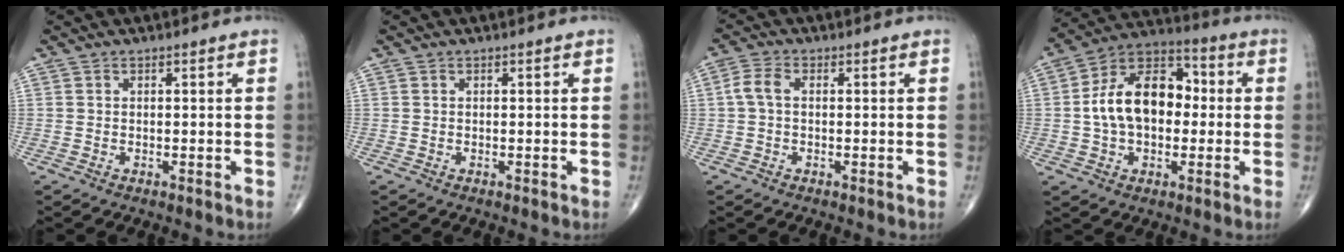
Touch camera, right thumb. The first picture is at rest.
{"total": 0.0}
{"total": 3.7, "force": [0.3, 2.2, 3.0], "torque": [-0.069, 0.011, 0.002]}
{"total": 16.3, "force": [0.3, 10.7, 12.3], "torque": [-0.185, 0.037, -0.004]}